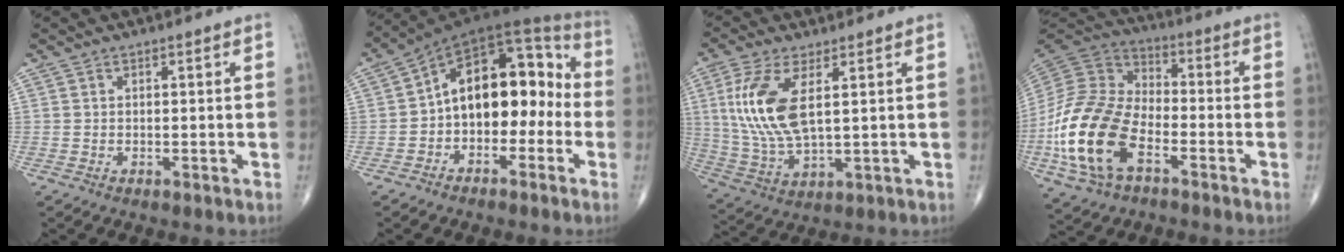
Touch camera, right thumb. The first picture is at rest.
{"total": 16.1, "force": [-2.0, 10.1, 12.3], "torque": [-0.140, 0.059, -0.045]}
{"total": 13.2, "force": [3.1, 5.4, 11.6], "torque": [-0.260, -0.012, 0.071]}
{"total": 19.3, "force": [-6.7, 11.1, 14.3], "torque": [-0.289, 0.031, -0.132]}